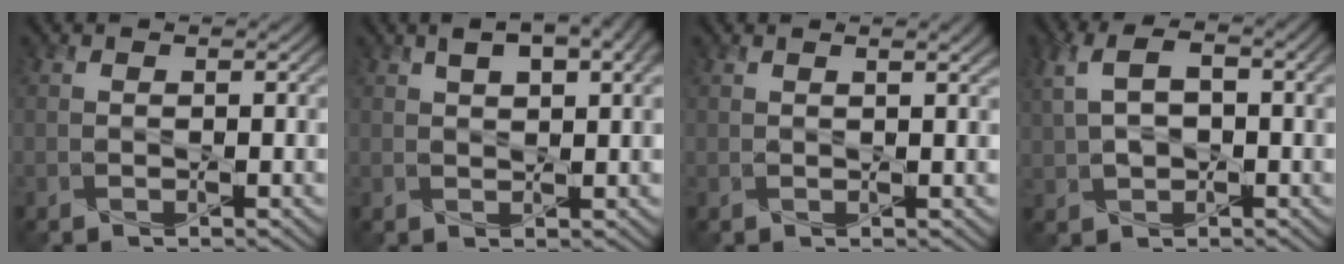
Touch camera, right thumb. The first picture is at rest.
{"total": 7.8, "force": [4.0, 3.0, 6.0], "torque": [-0.101, 0.014, 0.058]}
{"total": 1.7, "force": [1.0, 0.3, 1.3], "torque": [-0.022, 0.000, 0.010]}
{"total": 6.5, "force": [1.3, 3.6, 5.3], "torque": [-0.120, 0.012, 0.022]}